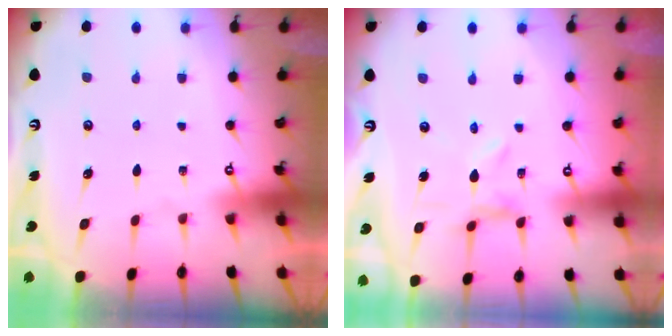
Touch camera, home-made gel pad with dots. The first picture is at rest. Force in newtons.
{"total": 1.4, "press": 1.4, "slide": 0.3}